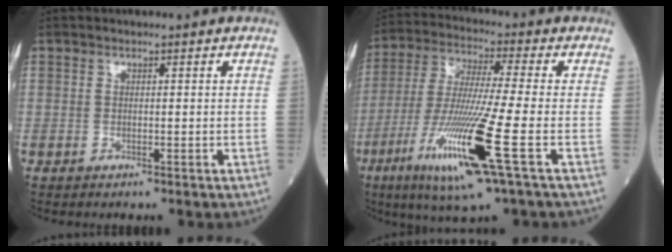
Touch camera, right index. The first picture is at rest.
{"total": 15.8, "force": [-6.0, -0.4, 14.6], "torque": [-0.304, -0.031, -0.115]}